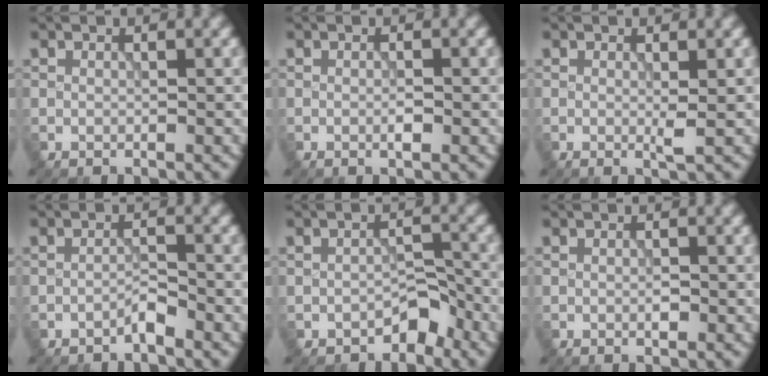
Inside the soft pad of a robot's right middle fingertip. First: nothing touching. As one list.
[{"total": 0.9, "force": [-0.3, 0.2, 0.8], "torque": [-0.016, -0.001, -0.005]}, {"total": 1.0, "force": [0.1, 0.0, 1.0], "torque": [-0.017, -0.004, -0.002]}, {"total": 1.2, "force": [-1.1, 0.1, 0.6], "torque": [-0.009, 0.006, -0.021]}, {"total": 2.3, "force": [-1.7, 1.1, 1.1], "torque": [-0.013, 0.009, -0.027]}, {"total": 0.8, "force": [-0.2, 0.3, 0.7], "torque": [-0.013, 0.000, -0.002]}]